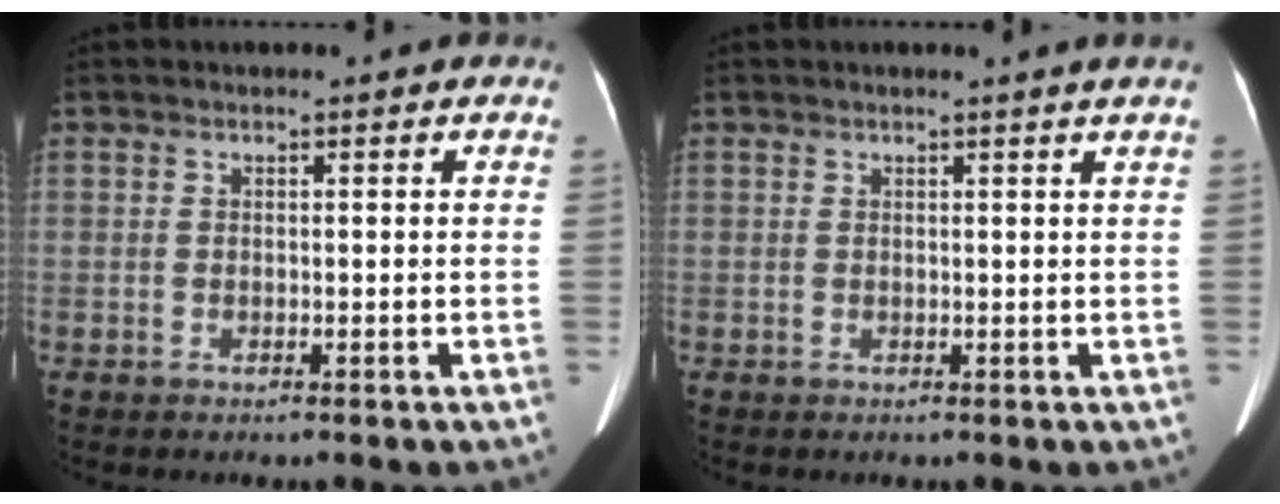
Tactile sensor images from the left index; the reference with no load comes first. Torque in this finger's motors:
{"motor_torque": [0.31, -1.04, 0.26, 0.06]}